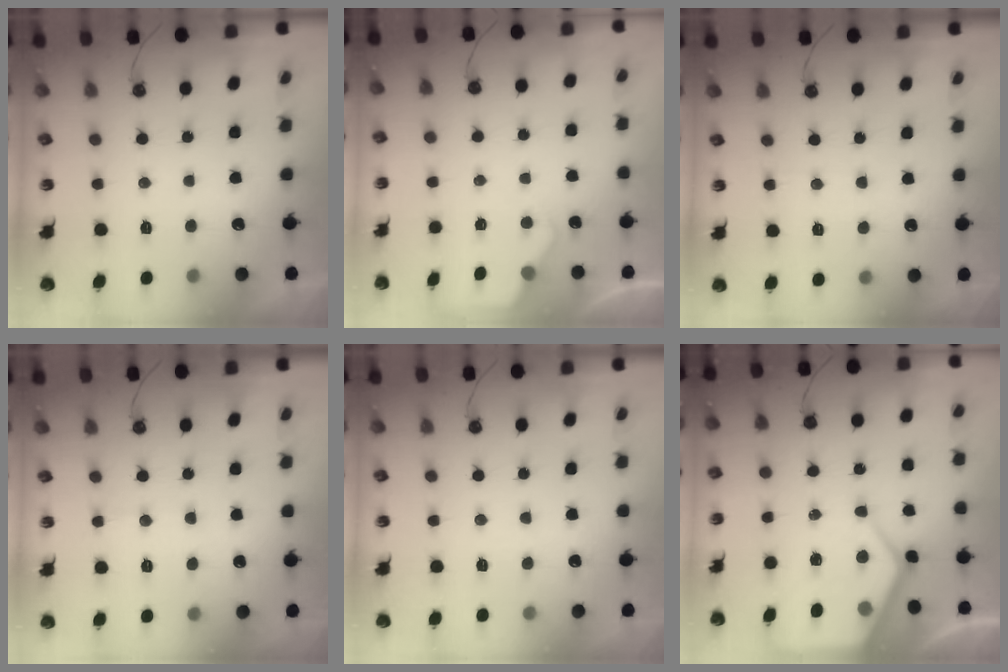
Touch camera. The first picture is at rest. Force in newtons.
{"total": 3.0, "press": 3.0, "slide": 0.5}
{"total": 3.9, "press": 3.8, "slide": 0.4}
{"total": 5.8, "press": 5.8, "slide": 0.4}
{"total": 5.2, "press": 5.2, "slide": 0.7}
{"total": 9.8, "press": 9.8, "slide": 0.9}